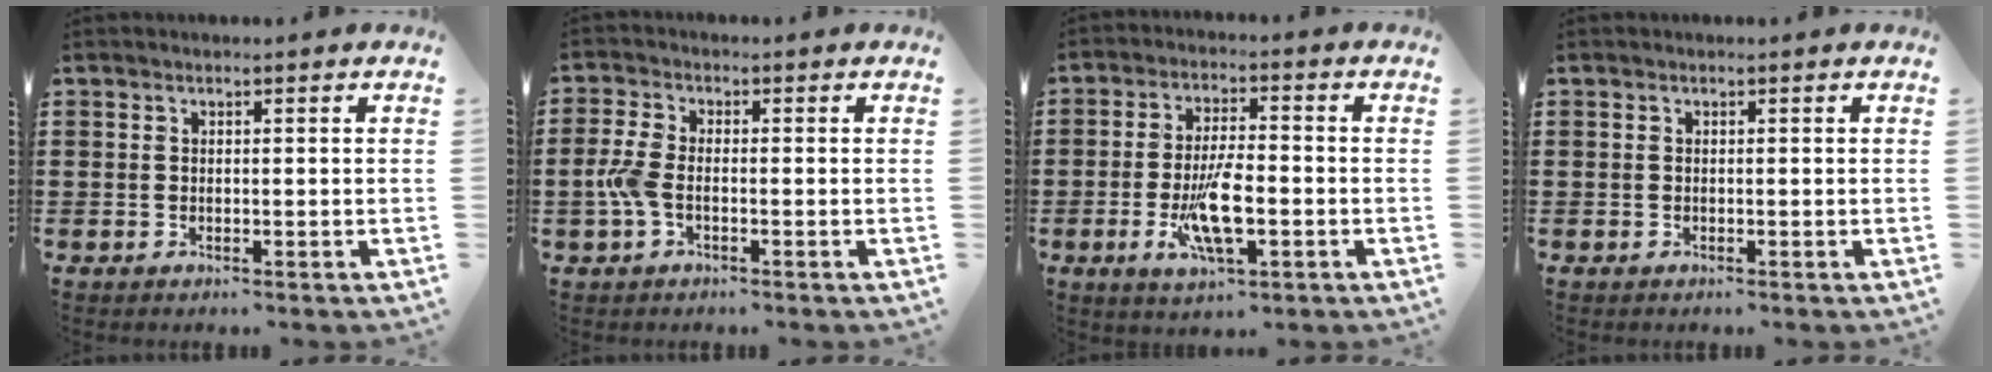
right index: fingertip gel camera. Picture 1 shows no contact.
{"total": 4.1, "force": [-1.1, 1.8, 3.5], "torque": [-0.096, -0.007, -0.030]}
{"total": 8.9, "force": [-2.5, 2.9, 8.0], "torque": [-0.162, -0.012, -0.043]}
{"total": 0.0}